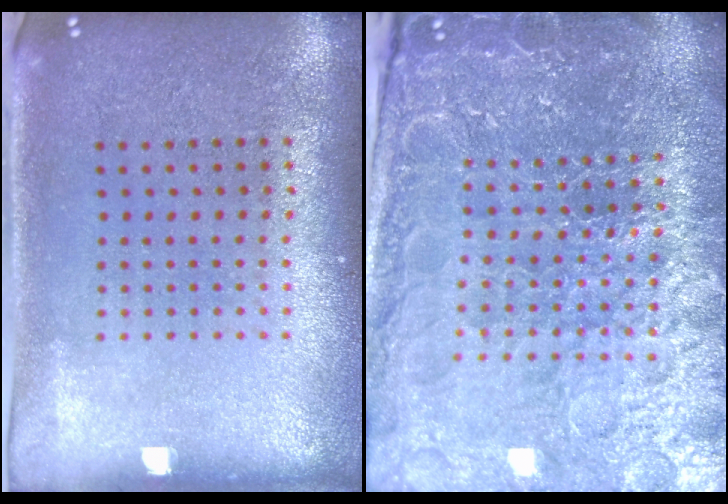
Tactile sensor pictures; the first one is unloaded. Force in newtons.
{"total": 5.7, "press": 5.1, "slide": 2.4}